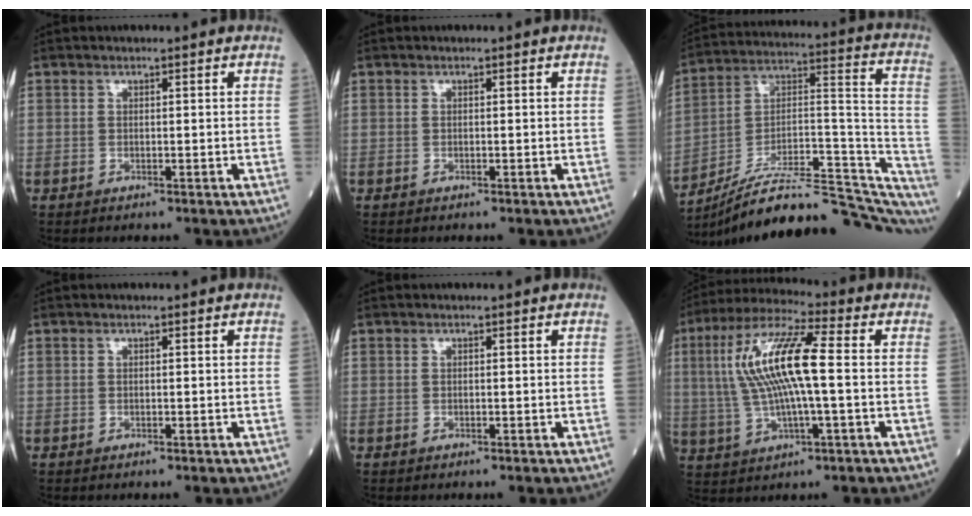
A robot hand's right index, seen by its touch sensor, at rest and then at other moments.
{"total": 0.0}
{"total": 33.4, "force": [-29.0, 5.2, 15.9], "torque": [-0.186, 0.010, -0.415]}
{"total": 0.0}
{"total": 0.0}
{"total": 15.0, "force": [0.9, 3.0, 14.6], "torque": [-0.309, 0.020, 0.017]}